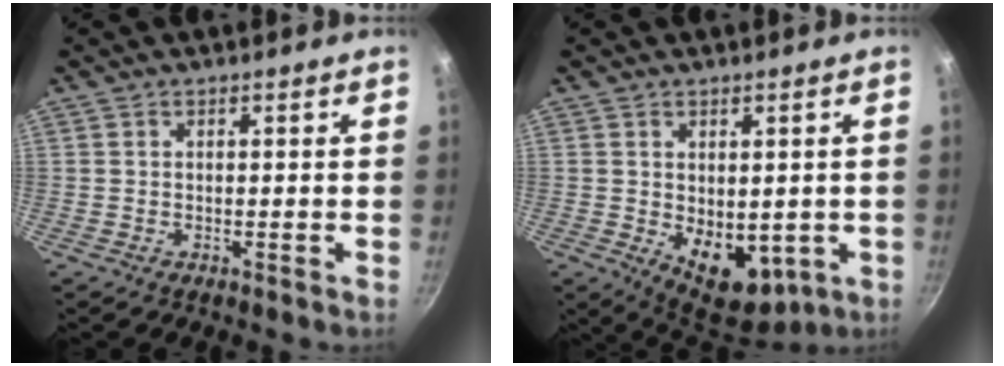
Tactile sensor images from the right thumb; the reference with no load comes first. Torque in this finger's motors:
{"motor_torque": [-0.38, 0.78, 0.08, 0.04, 0.23]}